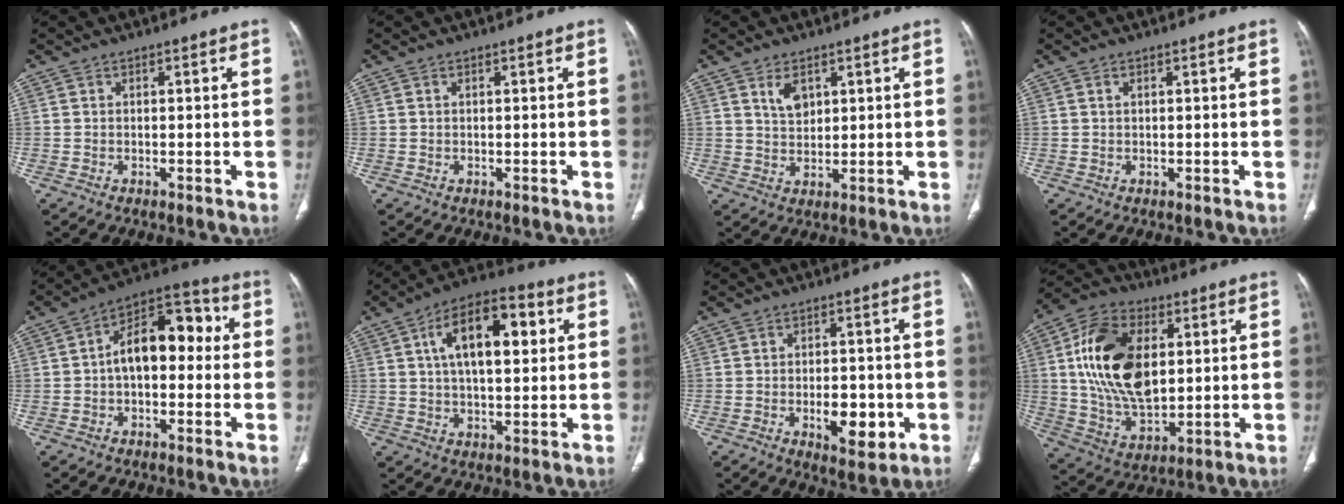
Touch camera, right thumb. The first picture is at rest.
{"total": 0.0}
{"total": 4.3, "force": [2.3, 2.5, 2.6], "torque": [-0.038, -0.015, 0.049]}
{"total": 0.5, "force": [0.3, 0.3, 0.3], "torque": [-0.009, 0.002, 0.007]}
{"total": 13.5, "force": [0.7, 8.0, 10.8], "torque": [-0.136, 0.045, -0.002]}
{"total": 15.0, "force": [4.2, 7.2, 12.4], "torque": [-0.182, 0.012, 0.063]}
{"total": 7.9, "force": [-2.1, 4.1, 6.5], "torque": [-0.075, 0.001, -0.021]}
{"total": 20.2, "force": [3.9, 12.3, 15.6], "torque": [-0.262, -0.006, 0.074]}